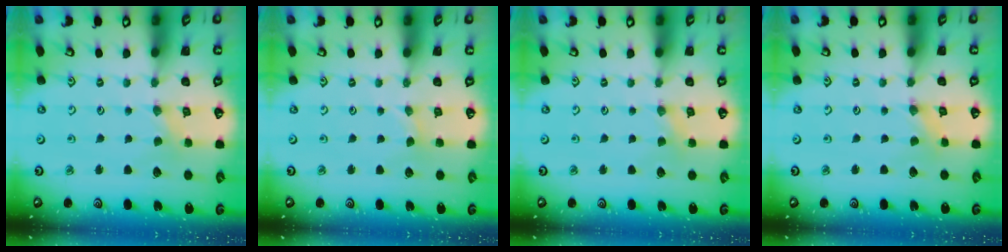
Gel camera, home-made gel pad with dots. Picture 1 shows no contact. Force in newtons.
{"total": 0.0}
{"total": 2.0, "press": 2.0, "slide": 0.4}
{"total": 0.0}